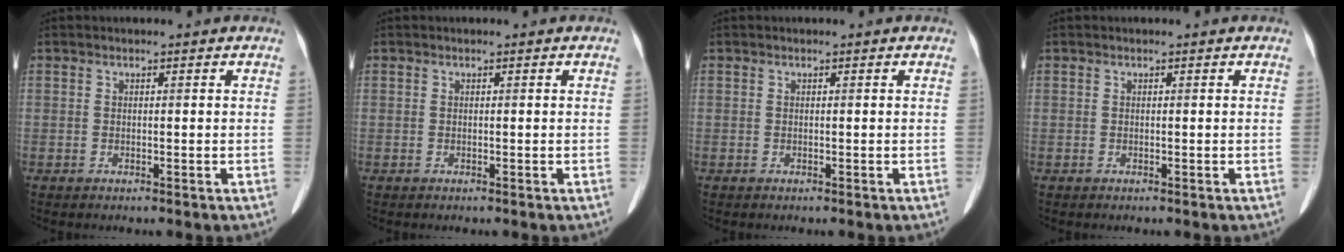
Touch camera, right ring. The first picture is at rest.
{"total": 0.0}
{"total": 0.0}
{"total": 0.0}